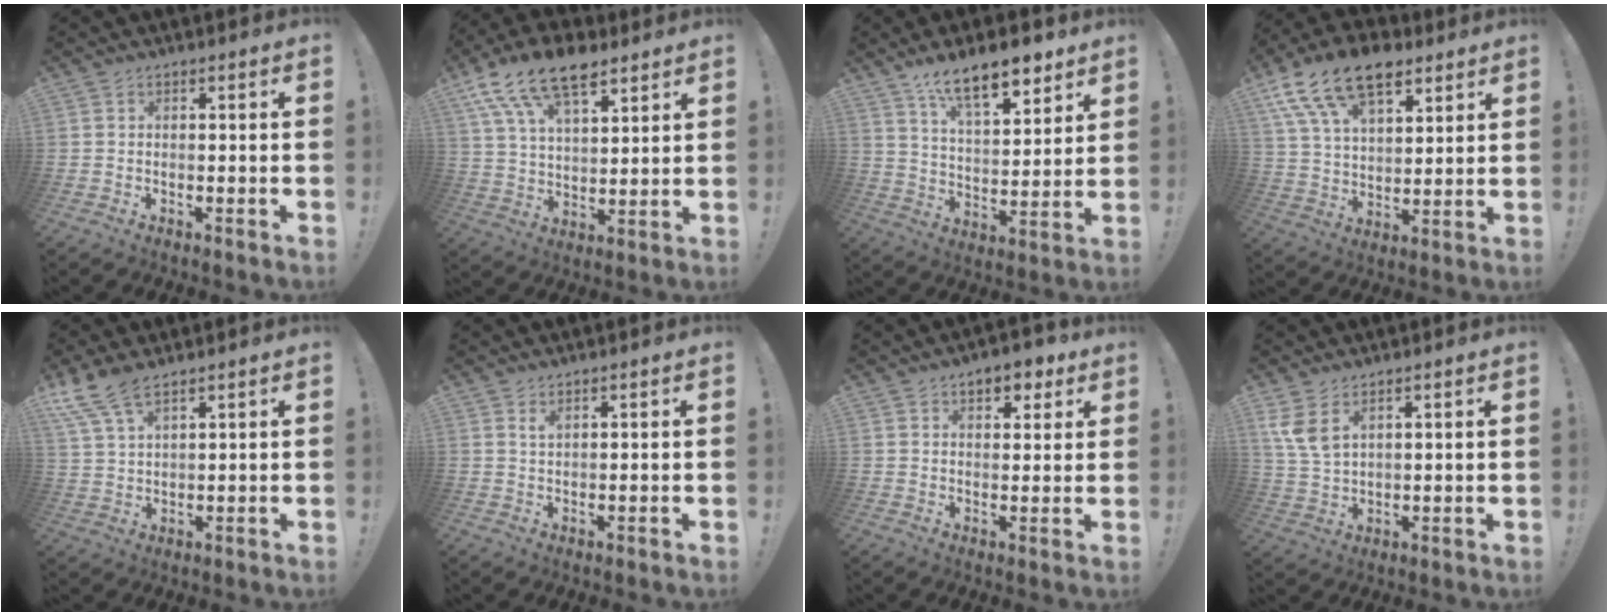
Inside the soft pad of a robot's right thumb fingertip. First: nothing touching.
{"total": 16.5, "force": [10.3, 8.1, 10.0], "torque": [-0.179, -0.059, 0.185]}
{"total": 14.3, "force": [10.0, 5.2, 8.8], "torque": [-0.135, -0.058, 0.174]}
{"total": 17.7, "force": [10.7, 9.6, 10.3], "torque": [-0.187, -0.058, 0.194]}
{"total": 8.4, "force": [6.4, 2.9, 4.6], "torque": [-0.093, -0.026, 0.123]}
{"total": 1.6, "force": [1.1, 0.2, 1.1], "torque": [-0.009, -0.008, 0.017]}
{"total": 6.6, "force": [4.0, 3.9, 3.6], "torque": [-0.035, -0.016, 0.067]}
{"total": 7.3, "force": [4.4, 3.7, 4.4], "torque": [-0.087, -0.020, 0.085]}